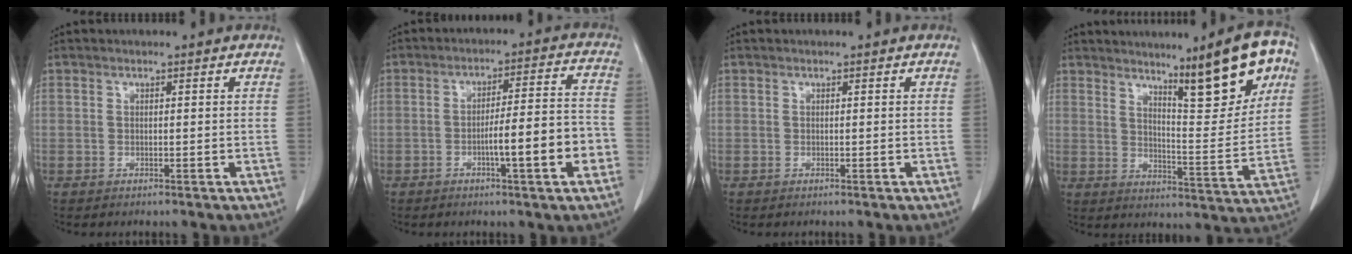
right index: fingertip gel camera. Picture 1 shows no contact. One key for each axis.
{"total": 10.0, "fx": -3.3, "fy": 0.6, "fz": 9.4, "tx": -0.137, "ty": 0.017, "tz": -0.046}
{"total": 0.0}
{"total": 13.9, "fx": 8.1, "fy": 1.7, "fz": 11.2, "tx": -0.144, "ty": -0.006, "tz": 0.118}